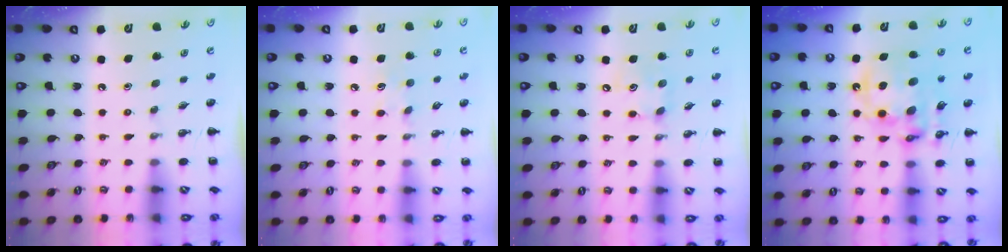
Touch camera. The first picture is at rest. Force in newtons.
{"total": 5.6, "press": 5.4, "slide": 1.4}
{"total": 6.0, "press": 5.9, "slide": 0.8}
{"total": 16.9, "press": 16.4, "slide": 4.0}